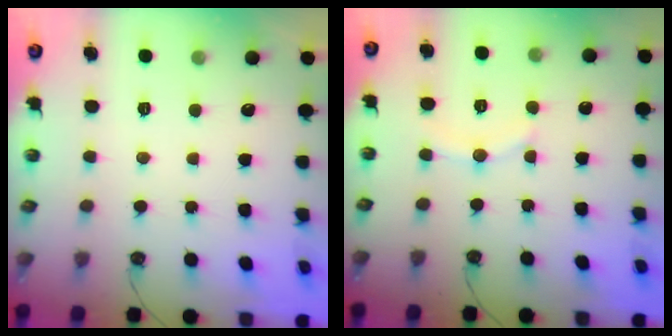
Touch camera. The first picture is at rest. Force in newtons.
{"total": 8.0, "press": 8.0, "slide": 0.6}